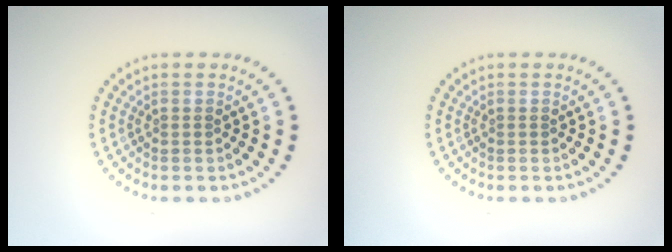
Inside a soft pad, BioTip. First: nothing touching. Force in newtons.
{"total": 0.0}